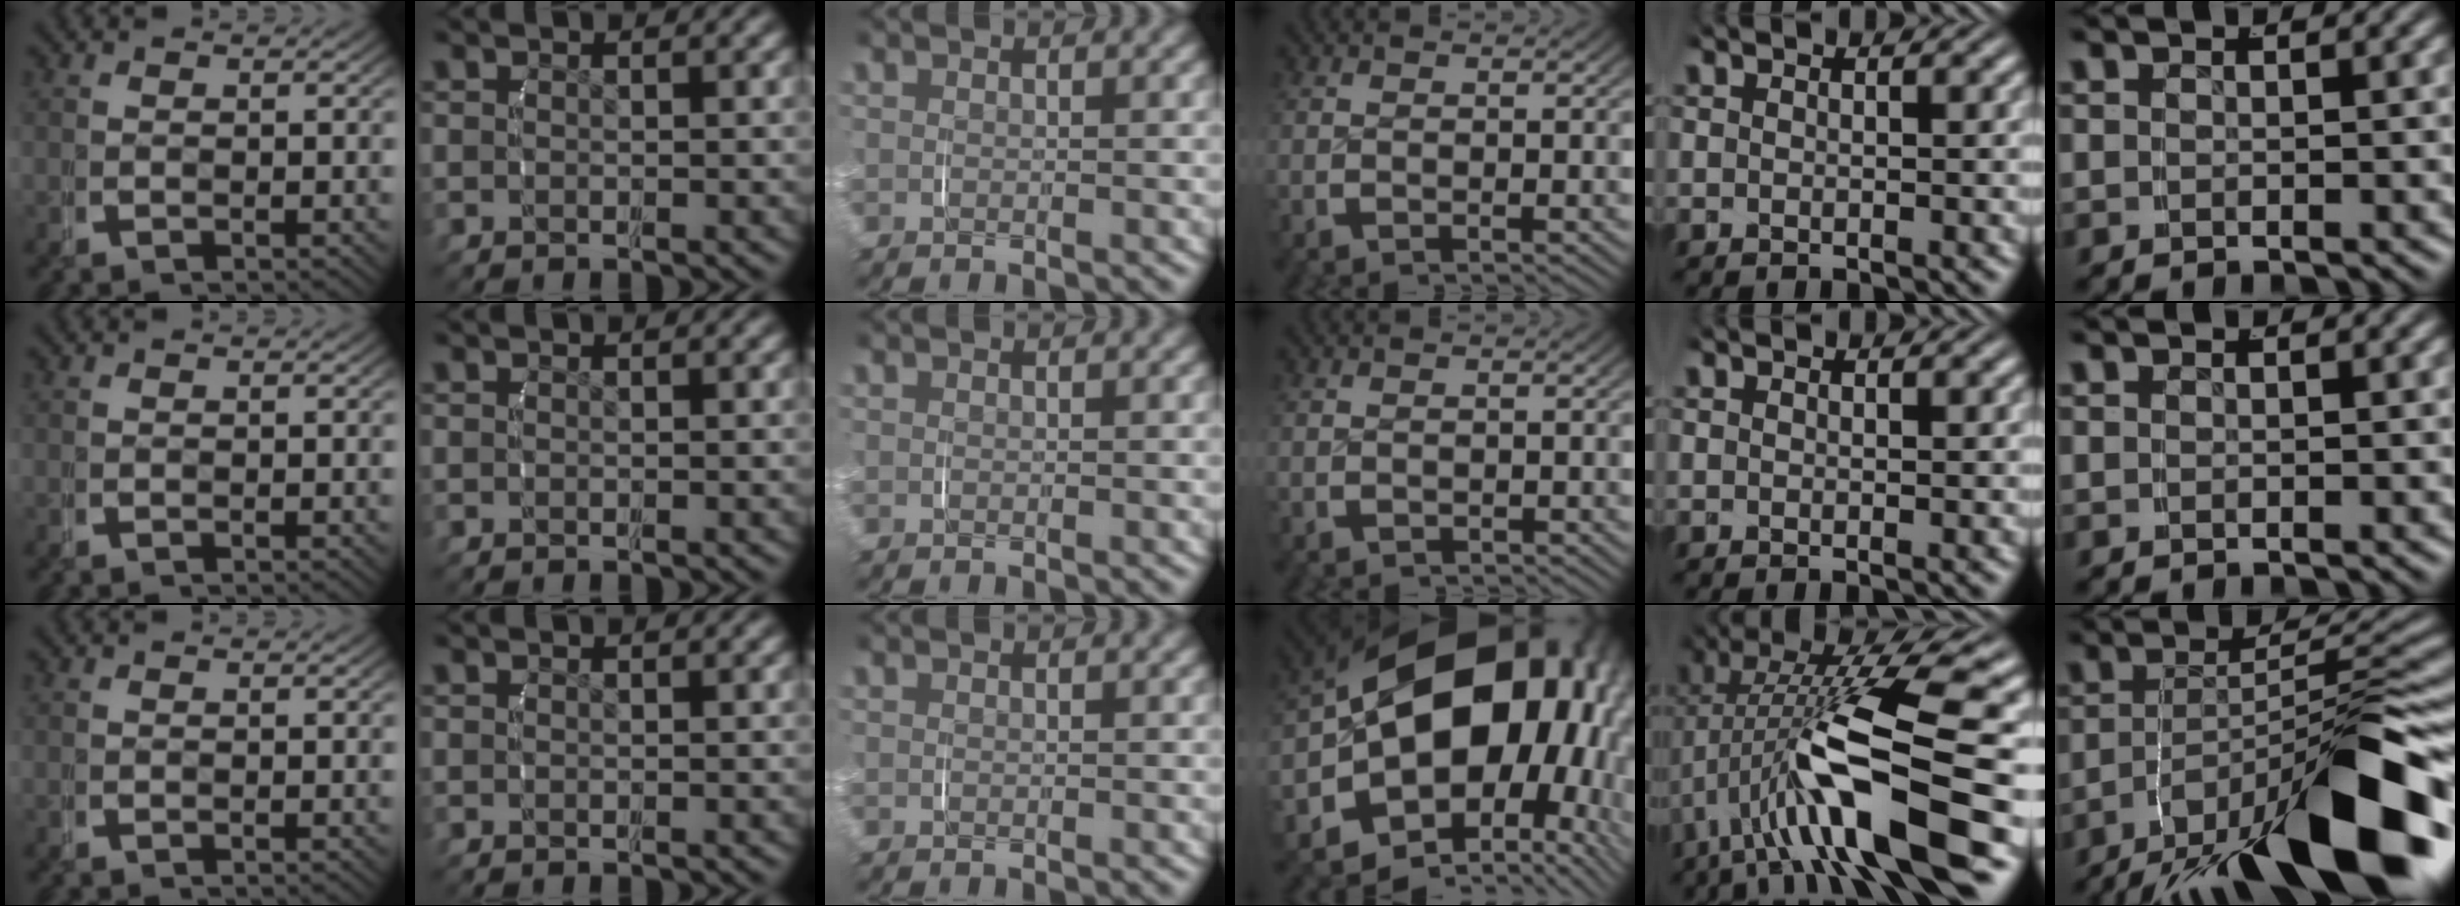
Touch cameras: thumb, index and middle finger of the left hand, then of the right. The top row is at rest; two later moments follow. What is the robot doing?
{"motion": "grasp_and_lifting", "object": "router"}